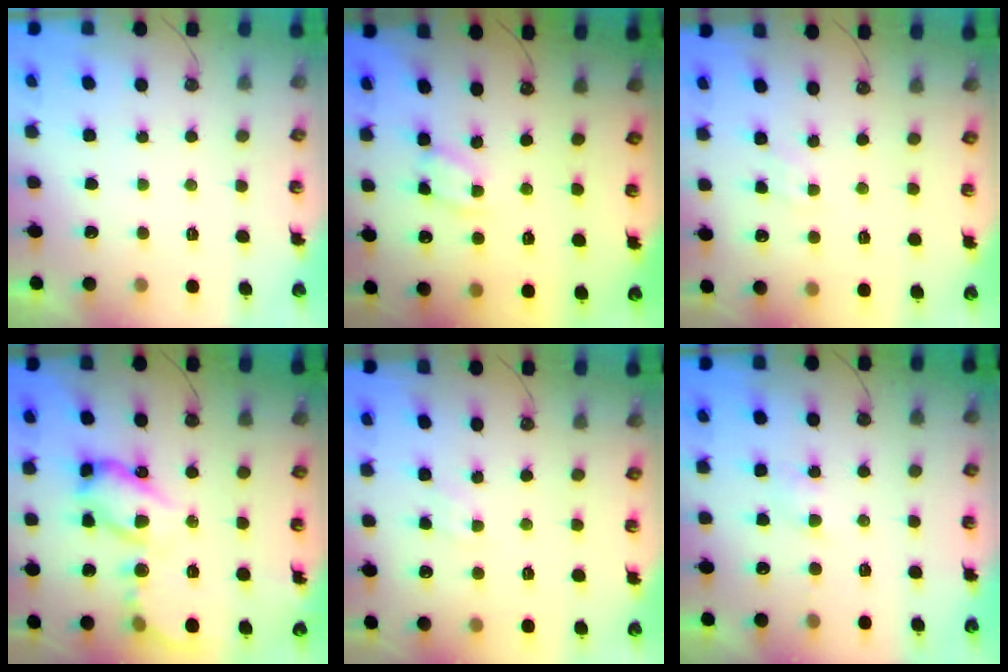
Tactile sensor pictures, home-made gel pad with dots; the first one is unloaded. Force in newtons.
{"total": 4.7, "press": 4.7, "slide": 0.3}
{"total": 1.3, "press": 1.3, "slide": 0.3}
{"total": 14.8, "press": 14.7, "slide": 1.6}
{"total": 1.3, "press": 1.3, "slide": 0.3}
{"total": 2.9, "press": 2.9, "slide": 0.5}